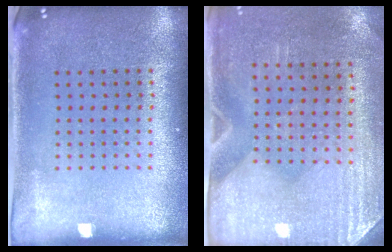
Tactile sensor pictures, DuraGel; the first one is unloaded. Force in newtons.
{"total": 2.9, "press": 2.5, "slide": 1.4}